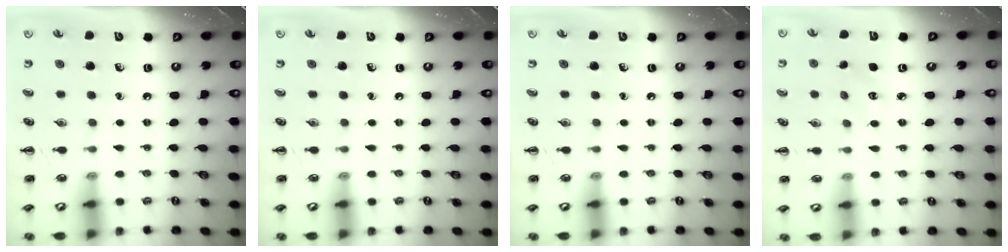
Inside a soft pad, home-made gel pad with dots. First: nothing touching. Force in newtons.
{"total": 0.0}
{"total": 0.0}
{"total": 2.3, "press": 2.2, "slide": 0.6}